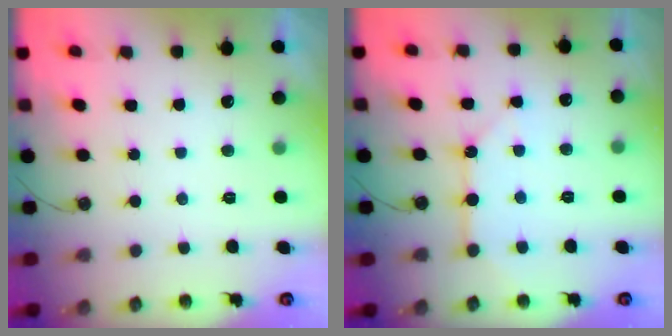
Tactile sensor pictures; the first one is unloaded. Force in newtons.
{"total": 7.7, "press": 7.7, "slide": 0.8}